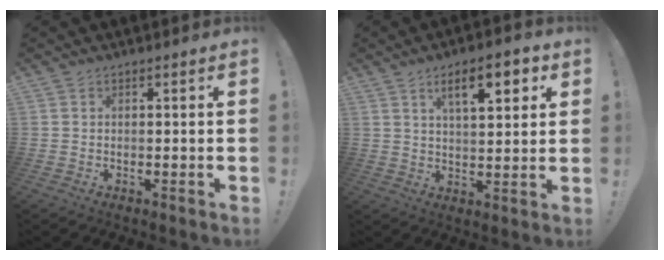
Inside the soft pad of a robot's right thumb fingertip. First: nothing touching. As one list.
[{"total": 10.4, "force": [4.8, 3.5, 8.5], "torque": [-0.122, -0.010, 0.075]}]